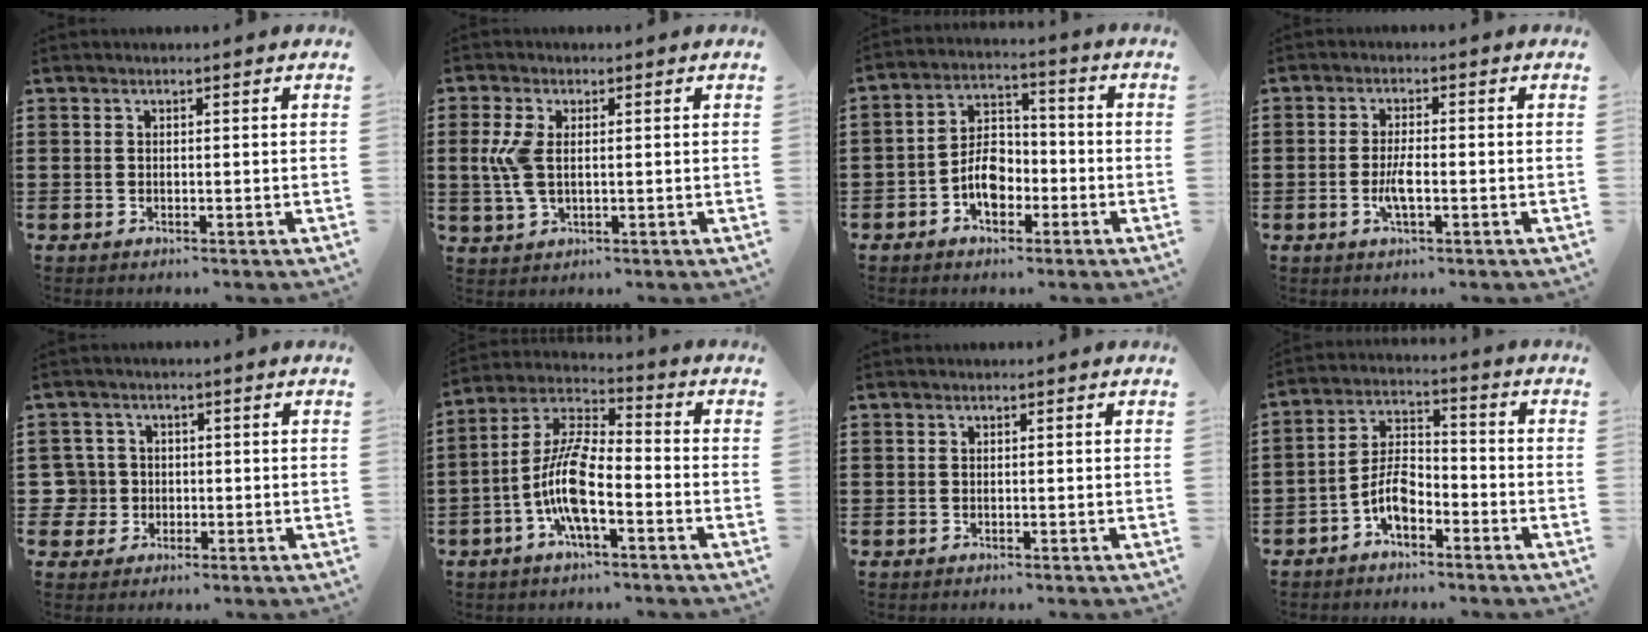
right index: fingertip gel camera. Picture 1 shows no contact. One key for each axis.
{"total": 5.4, "fx": 0.4, "fy": 2.7, "fz": 4.6, "tx": -0.121, "ty": -0.002, "tz": -0.001}
{"total": 6.2, "fx": -2.3, "fy": 4.2, "fz": 4.0, "tx": -0.071, "ty": 0.008, "tz": -0.044}
{"total": 3.4, "fx": -1.0, "fy": 0.8, "fz": 3.2, "tx": -0.068, "ty": -0.004, "tz": -0.021}
{"total": 4.2, "fx": -0.5, "fy": 4.1, "fz": 0.8, "tx": -0.048, "ty": 0.005, "tz": -0.014}
{"total": 10.1, "fx": -3.8, "fy": 3.1, "fz": 8.8, "tx": -0.210, "ty": -0.008, "tz": -0.079}
{"total": 0.0}
{"total": 6.2, "fx": -3.2, "fy": 3.0, "fz": 4.4, "tx": -0.103, "ty": 0.006, "tz": -0.068}